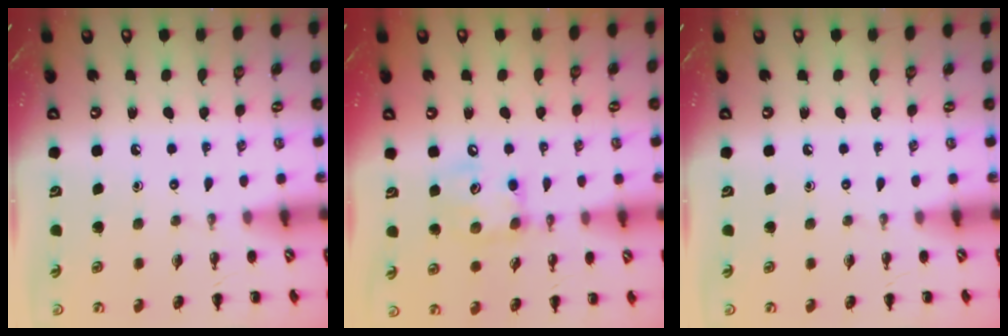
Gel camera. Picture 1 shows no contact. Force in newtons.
{"total": 8.9, "press": 8.8, "slide": 0.5}
{"total": 0.0}